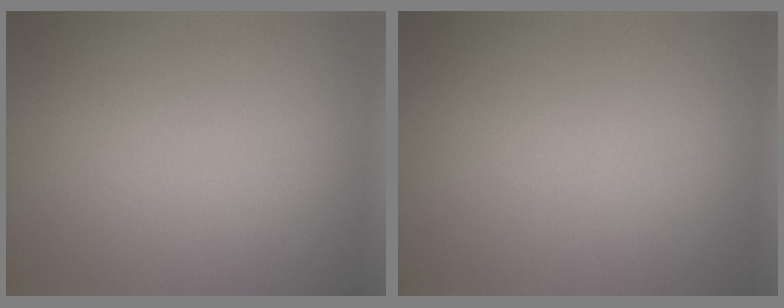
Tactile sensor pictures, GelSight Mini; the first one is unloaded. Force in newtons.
{"total": 0.0}